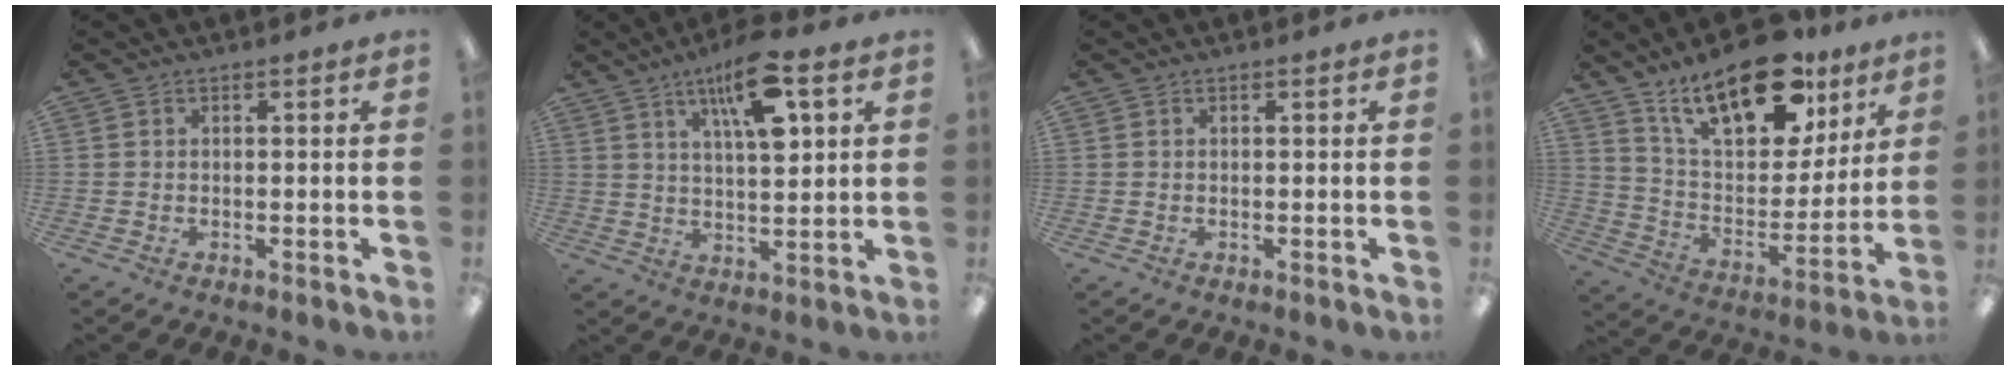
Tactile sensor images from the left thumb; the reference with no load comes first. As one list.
[{"total": 12.3, "force": [6.2, 4.1, 9.7], "torque": [-0.155, -0.019, 0.102]}, {"total": 0.0}, {"total": 23.1, "force": [15.6, 10.3, 13.6], "torque": [-0.216, -0.087, 0.270]}]